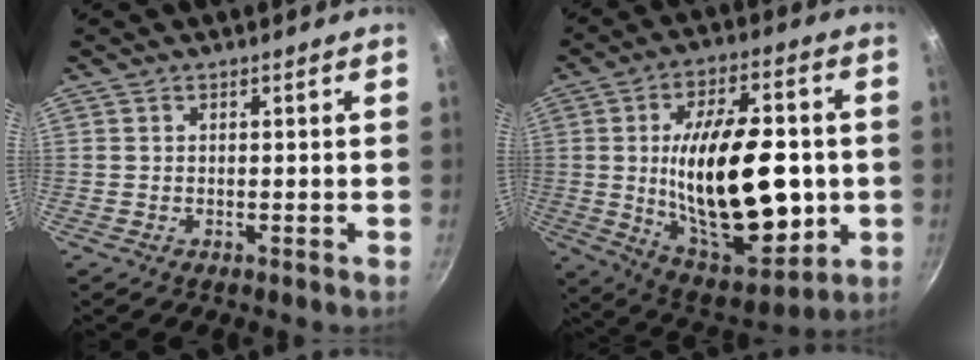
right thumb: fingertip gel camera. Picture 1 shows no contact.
{"total": 26.9, "force": [-1.2, 13.4, 23.3], "torque": [-0.354, -0.002, -0.006]}